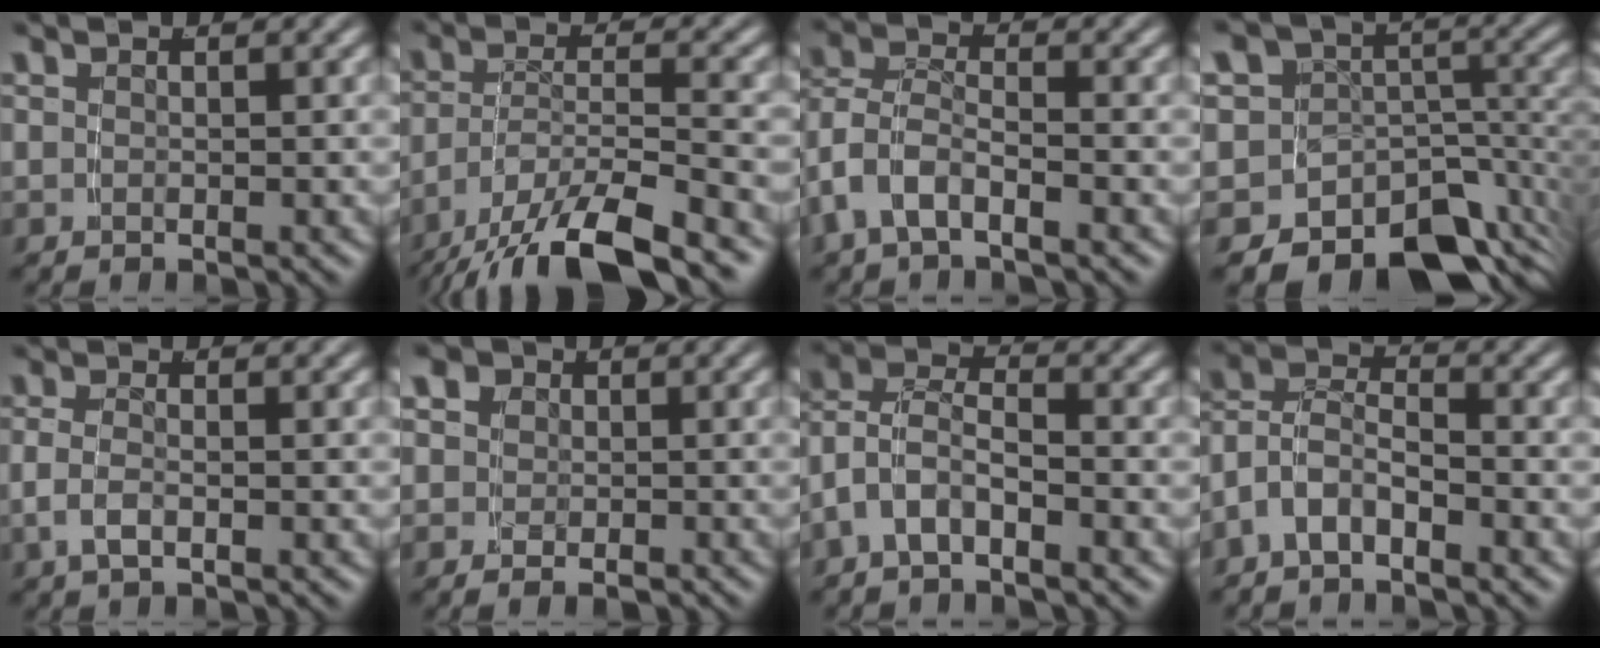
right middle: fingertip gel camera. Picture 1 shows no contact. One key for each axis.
{"total": 8.2, "fx": -5.1, "fy": 3.0, "fz": 5.7, "tx": -0.099, "ty": -0.025, "tz": -0.070}
{"total": 4.6, "fx": -1.3, "fy": 3.4, "fz": 2.8, "tx": -0.077, "ty": -0.023, "tz": -0.018}
{"total": 20.3, "fx": -8.9, "fy": 15.5, "fz": 9.7, "tx": -0.211, "ty": -0.087, "tz": -0.128}
{"total": 2.0, "fx": -0.8, "fy": 0.7, "fz": 1.7, "tx": -0.039, "ty": -0.010, "tz": -0.009}
{"total": 5.2, "fx": 0.7, "fy": 4.6, "fz": 2.4, "tx": -0.054, "ty": 0.001, "tz": 0.002}
{"total": 5.3, "fx": -0.7, "fy": 4.2, "fz": 3.1, "tx": -0.082, "ty": -0.018, "tz": -0.017}
{"total": 6.6, "fx": -2.1, "fy": 5.5, "fz": 3.0, "tx": -0.082, "ty": -0.020, "tz": -0.045}